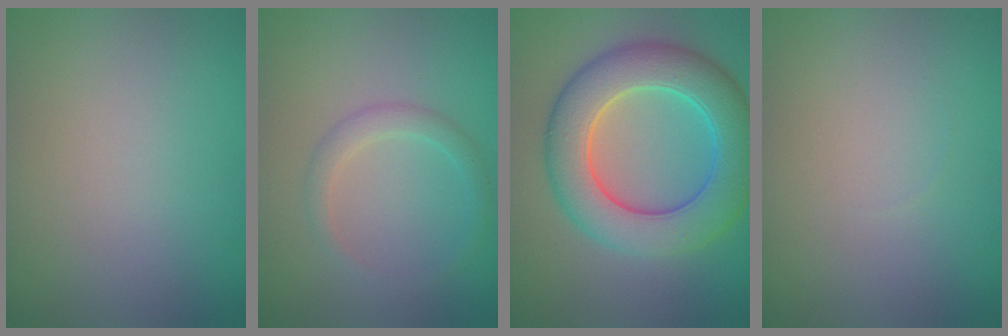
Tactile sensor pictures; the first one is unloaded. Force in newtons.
{"total": 1.8, "press": 1.8, "slide": 0.1}
{"total": 9.0, "press": 9.0, "slide": 0.2}
{"total": 0.0}